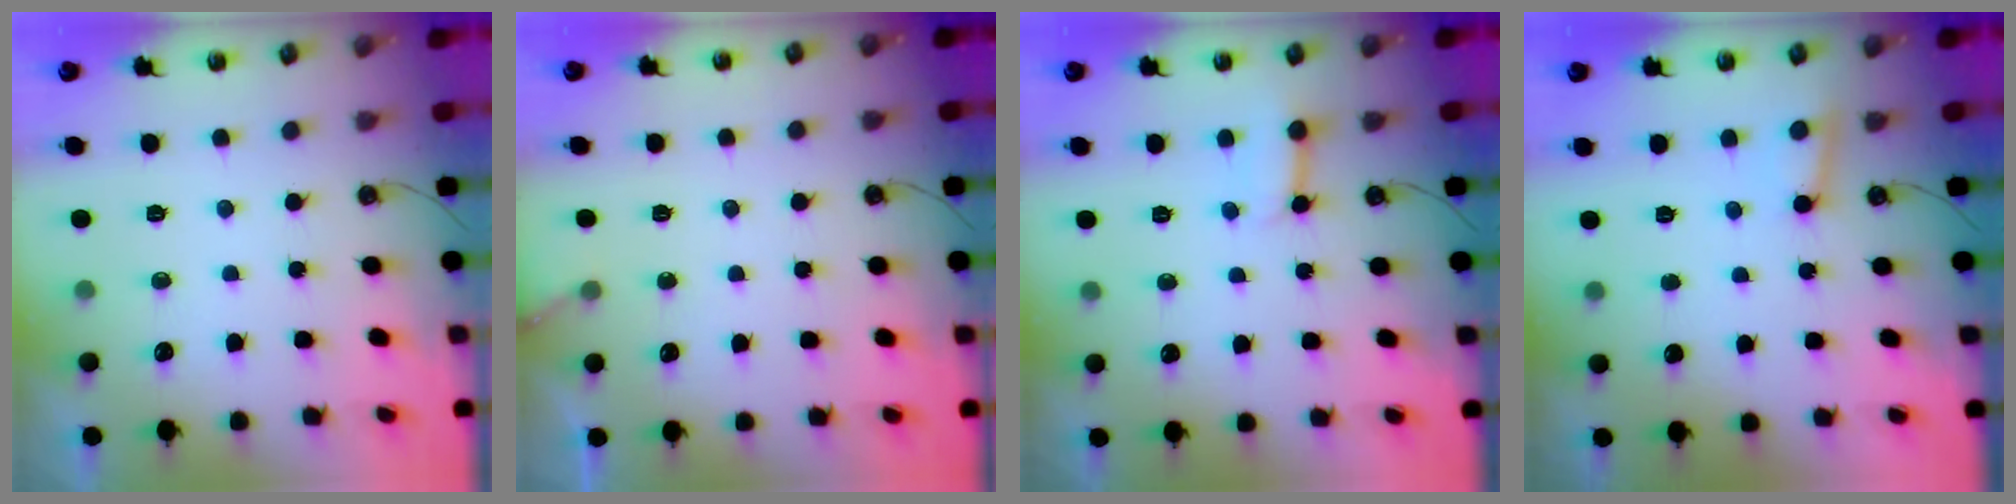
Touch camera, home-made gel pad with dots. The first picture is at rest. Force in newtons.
{"total": 3.1, "press": 3.1, "slide": 0.2}
{"total": 3.6, "press": 3.6, "slide": 0.4}
{"total": 3.7, "press": 3.6, "slide": 0.8}